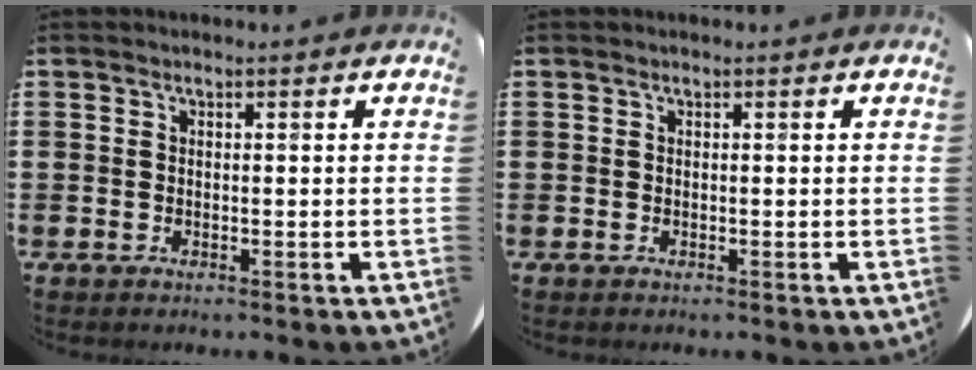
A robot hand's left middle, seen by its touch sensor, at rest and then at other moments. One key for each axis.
{"total": 0.0}